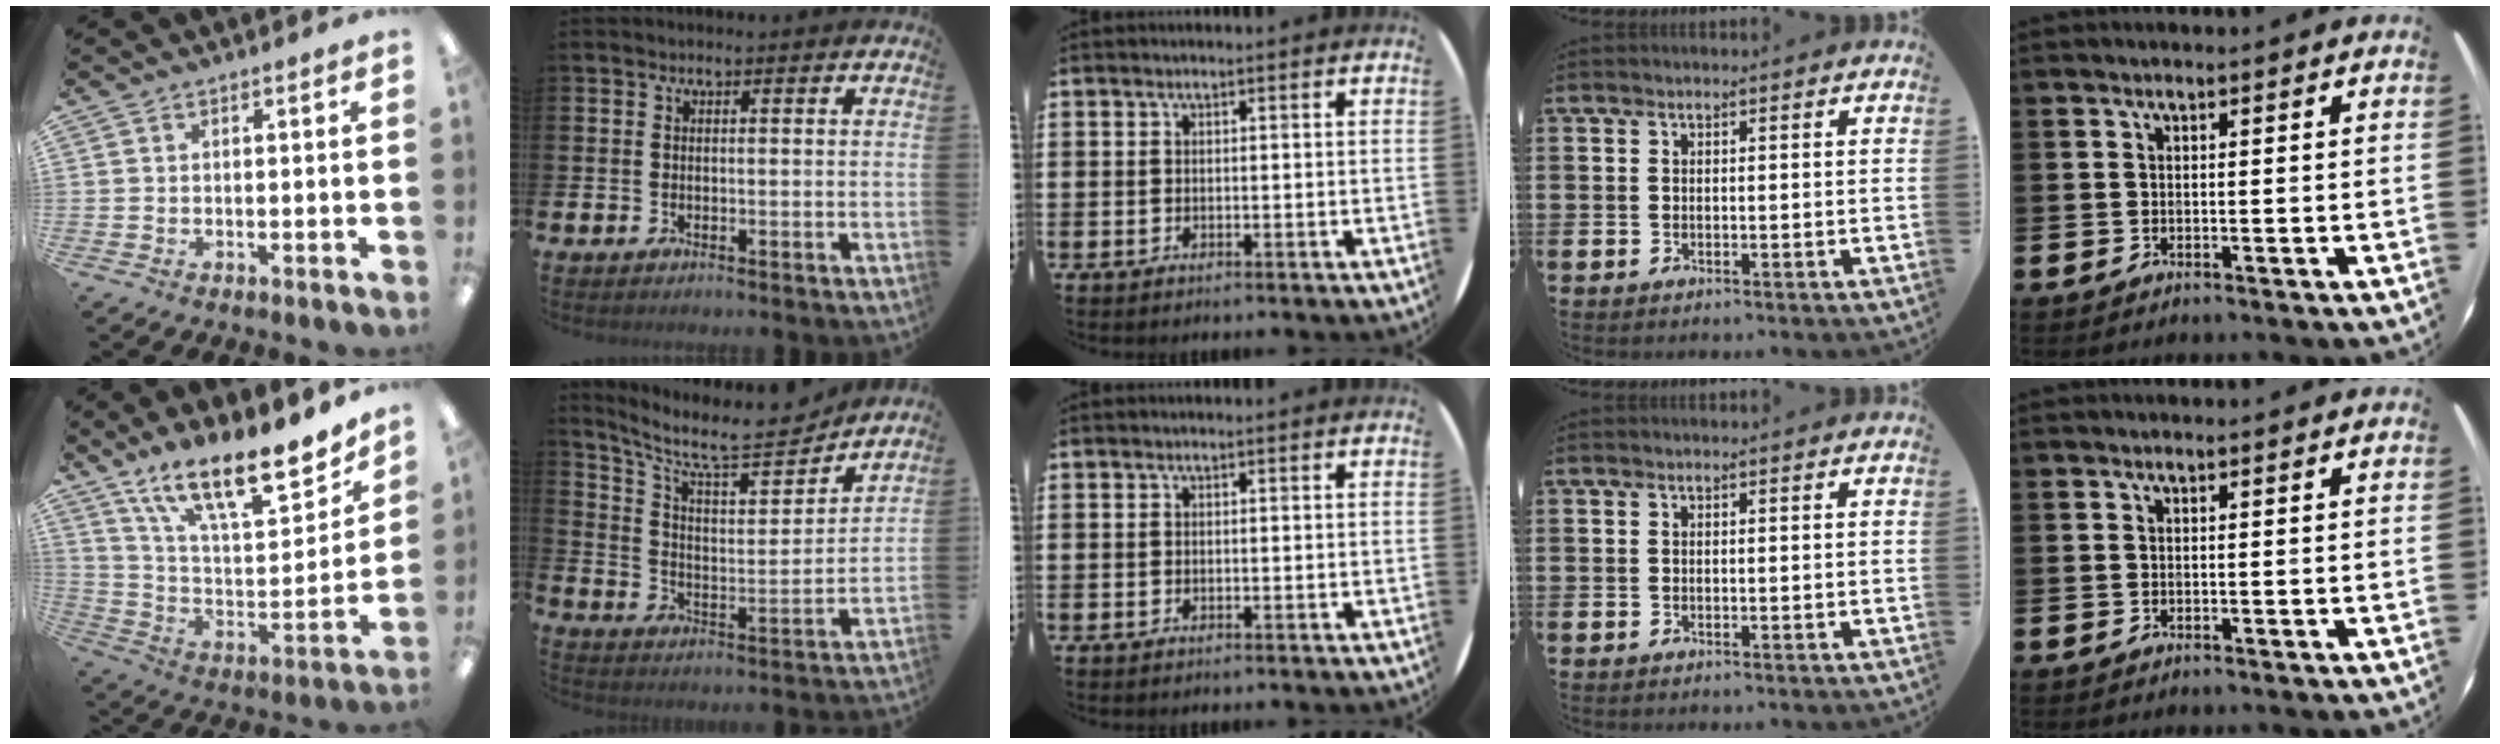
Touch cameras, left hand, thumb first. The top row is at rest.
{"thumb": {"total": 19.3, "force": [14.9, 5.8, 10.8], "torque": [-0.179, -0.102, 0.255]}, "index": {"total": 9.4, "force": [8.3, 2.5, 3.6], "torque": [-0.094, -0.065, 0.142]}}